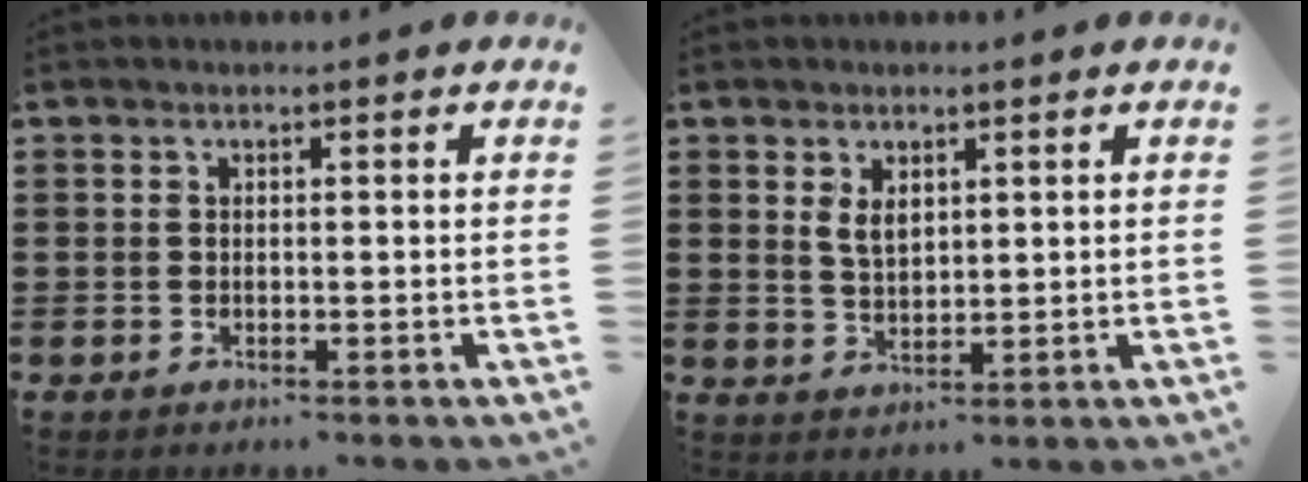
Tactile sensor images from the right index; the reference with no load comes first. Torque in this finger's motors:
{"motor_torque": [0.07, 0.07, 0.22, 0.04]}